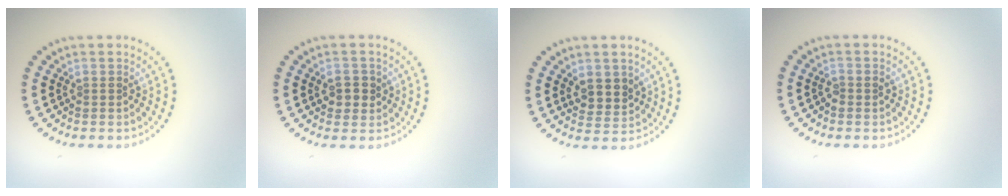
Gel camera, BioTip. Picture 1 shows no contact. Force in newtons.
{"total": 2.1, "press": 2.0, "slide": 0.4}
{"total": 2.5, "press": 2.3, "slide": 1.0}
{"total": 0.8, "press": 0.8, "slide": 0.2}